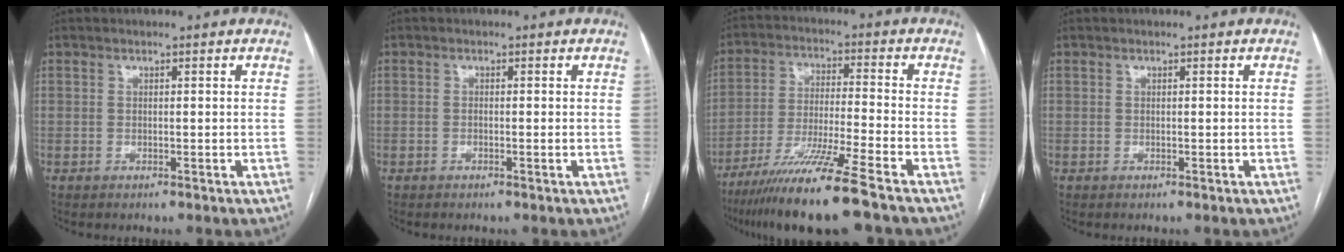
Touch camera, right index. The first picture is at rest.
{"total": 0.6, "force": [-0.2, 0.1, 0.6], "torque": [-0.009, 0.000, -0.002]}
{"total": 14.1, "force": [-10.1, -1.1, 9.8], "torque": [-0.187, -0.044, -0.179]}
{"total": 0.0}